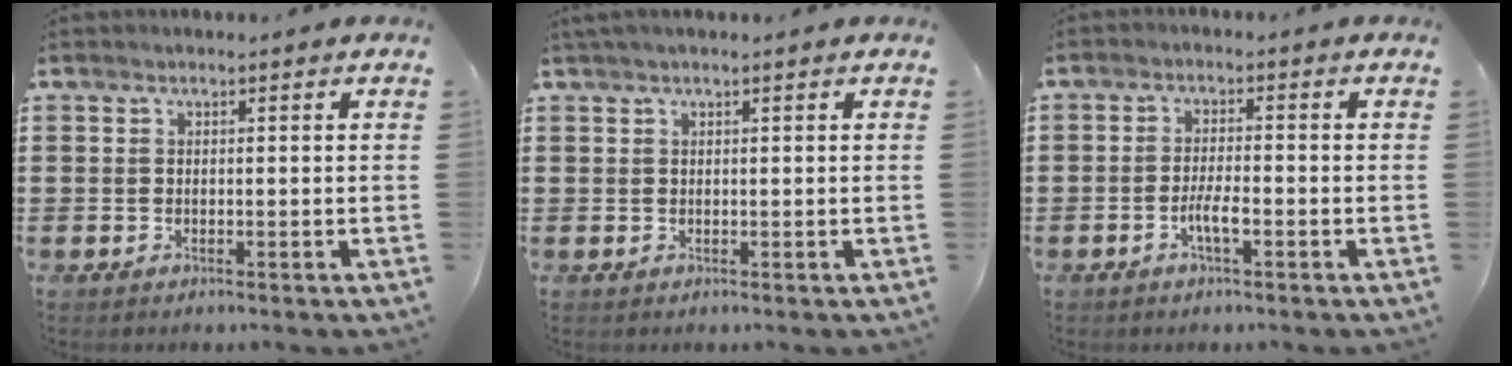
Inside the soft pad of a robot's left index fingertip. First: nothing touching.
{"total": 0.8, "force": [0.4, 0.0, 0.7], "torque": [-0.014, -0.001, 0.008]}
{"total": 3.4, "force": [-1.5, 0.7, 3.0], "torque": [-0.058, 0.000, -0.028]}